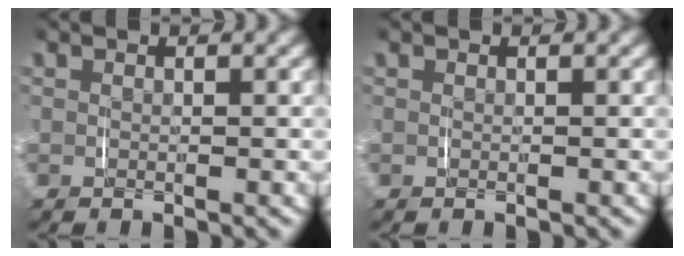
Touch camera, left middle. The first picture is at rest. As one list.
[{"total": 0.0}]